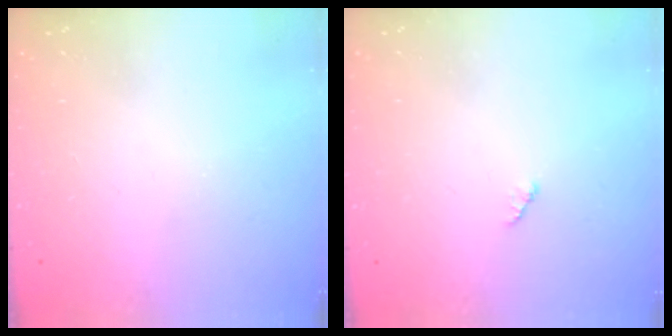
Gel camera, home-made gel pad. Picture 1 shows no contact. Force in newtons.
{"total": 1.3, "press": 1.3, "slide": 0.2}